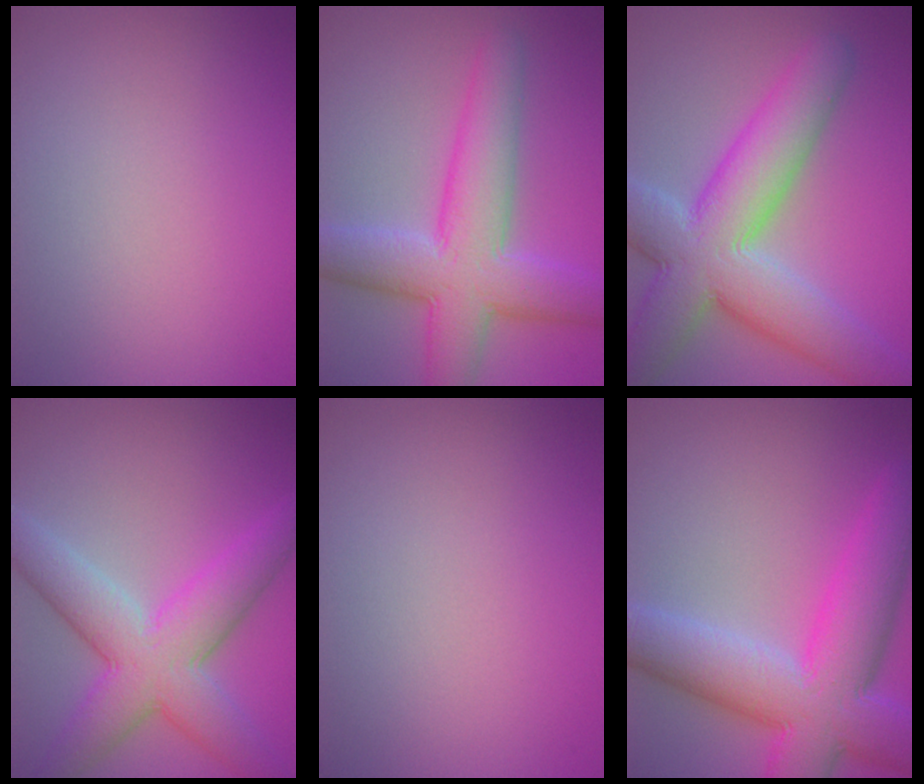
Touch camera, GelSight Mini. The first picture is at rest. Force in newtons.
{"total": 8.3, "press": 8.3, "slide": 0.2}
{"total": 11.1, "press": 11.0, "slide": 0.6}
{"total": 7.7, "press": 7.7, "slide": 0.1}
{"total": 0.0}
{"total": 11.2, "press": 11.2, "slide": 0.4}